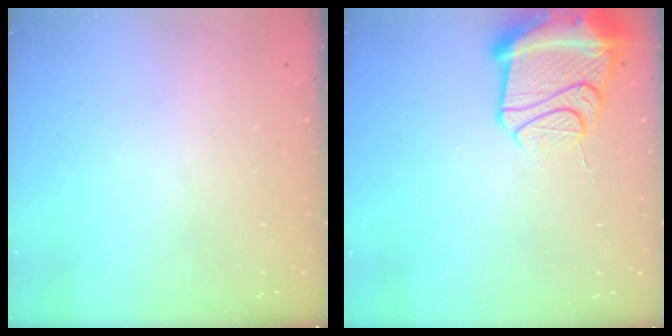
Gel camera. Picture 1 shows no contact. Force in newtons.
{"total": 15.3, "press": 15.2, "slide": 1.8}